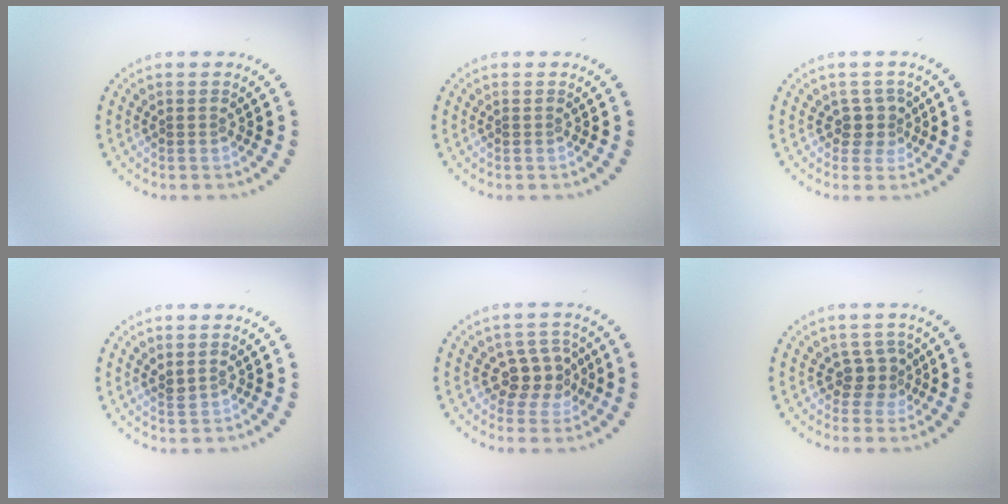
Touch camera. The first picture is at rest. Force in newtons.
{"total": 0.0}
{"total": 2.0, "press": 1.5, "slide": 1.3}
{"total": 1.0, "press": 0.8, "slide": 0.6}
{"total": 3.0, "press": 2.6, "slide": 1.4}
{"total": 2.0, "press": 1.4, "slide": 1.4}